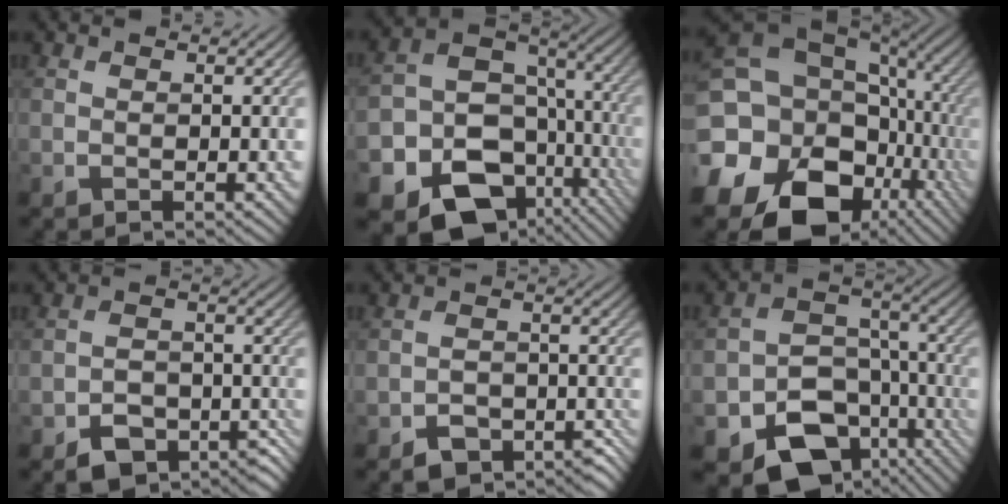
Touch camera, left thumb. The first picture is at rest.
{"total": 19.9, "force": [-8.8, 15.6, 8.7], "torque": [-0.177, -0.062, -0.115]}
{"total": 22.0, "force": [-4.6, 17.6, 12.3], "torque": [-0.249, -0.039, -0.063]}
{"total": 6.8, "force": [-4.5, 4.0, 3.2], "torque": [-0.050, -0.017, -0.076]}
{"total": 5.7, "force": [-4.0, 3.1, 2.6], "torque": [-0.038, -0.011, -0.068]}
{"total": 14.2, "force": [-6.9, 9.6, 7.8], "torque": [-0.126, -0.051, -0.107]}